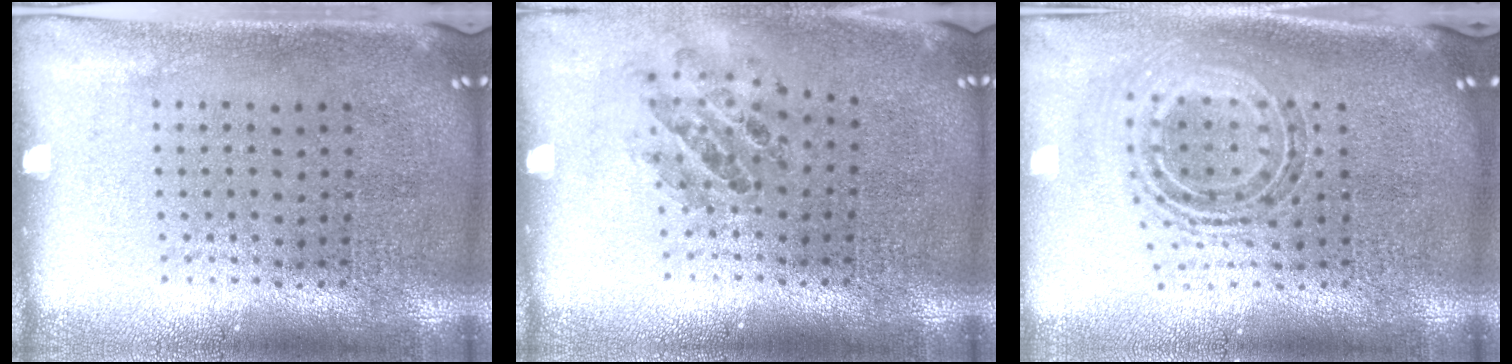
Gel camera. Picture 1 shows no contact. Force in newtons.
{"total": 0.9, "press": 0.9, "slide": 0.0}
{"total": 0.9, "press": 0.8, "slide": 0.5}